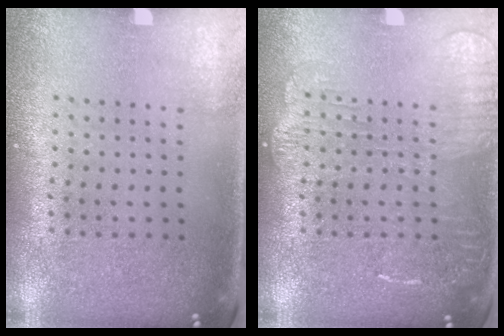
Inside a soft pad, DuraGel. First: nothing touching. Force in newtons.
{"total": 2.2, "press": 2.2, "slide": 0.3}